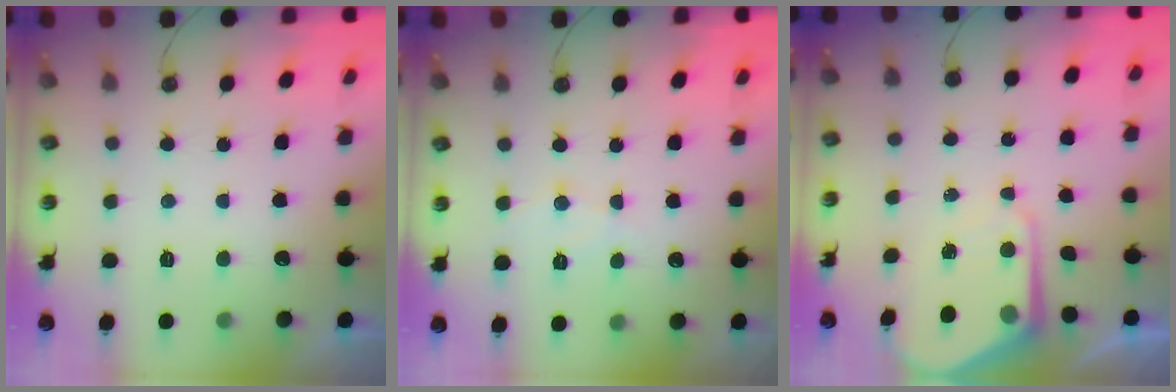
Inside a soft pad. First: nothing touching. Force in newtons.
{"total": 5.9, "press": 5.9, "slide": 0.2}
{"total": 6.8, "press": 6.8, "slide": 0.5}